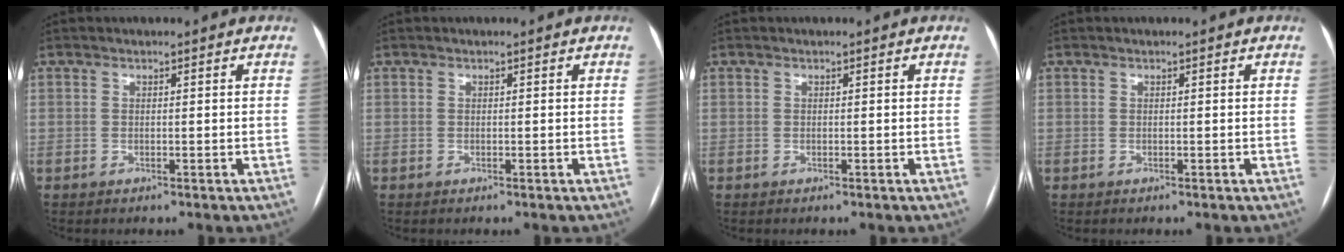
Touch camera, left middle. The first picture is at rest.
{"total": 0.0}
{"total": 0.0}
{"total": 0.0}